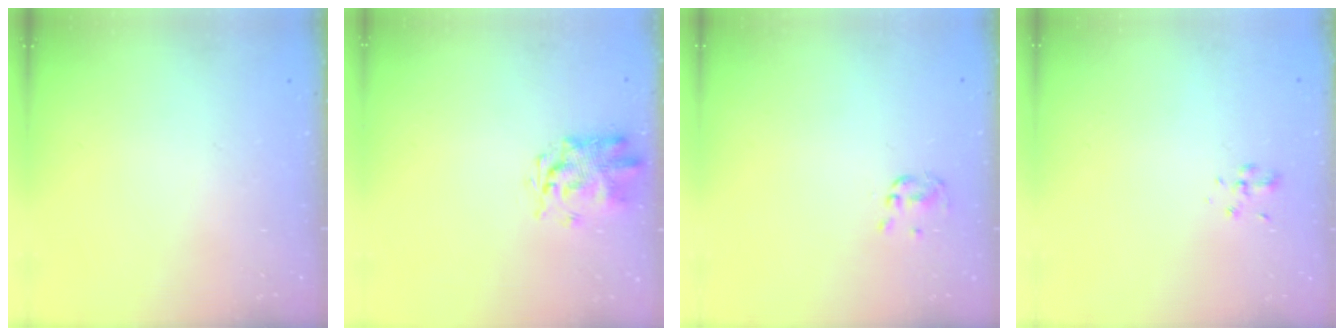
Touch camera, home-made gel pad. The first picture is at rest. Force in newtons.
{"total": 3.8, "press": 3.5, "slide": 1.4}
{"total": 2.0, "press": 1.9, "slide": 0.5}
{"total": 1.9, "press": 1.6, "slide": 0.9}